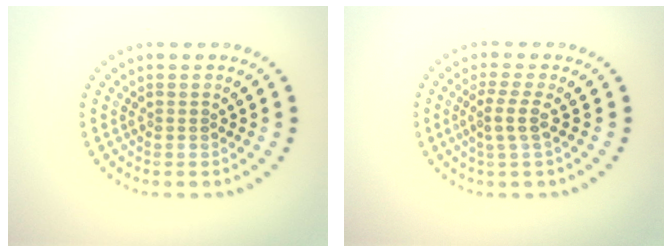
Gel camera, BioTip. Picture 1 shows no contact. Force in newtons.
{"total": 2.1, "press": 1.6, "slide": 1.4}